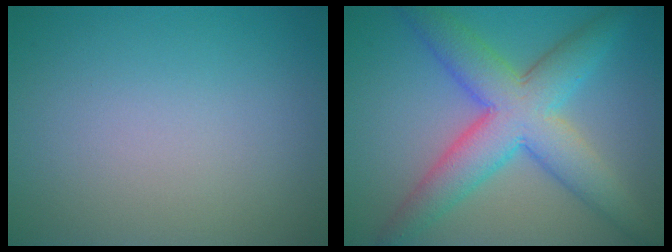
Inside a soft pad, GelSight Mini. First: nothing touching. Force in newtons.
{"total": 8.2, "press": 8.2, "slide": 0.2}